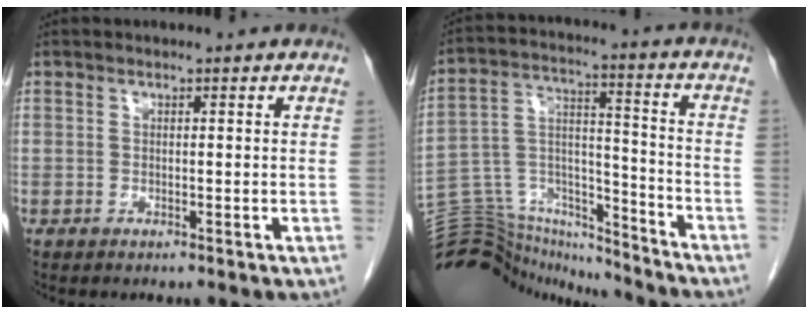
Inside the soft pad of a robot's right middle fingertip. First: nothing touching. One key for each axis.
{"total": 22.0, "fx": -21.2, "fy": 4.2, "fz": 4.2, "tx": -0.116, "ty": 0.034, "tz": -0.338}